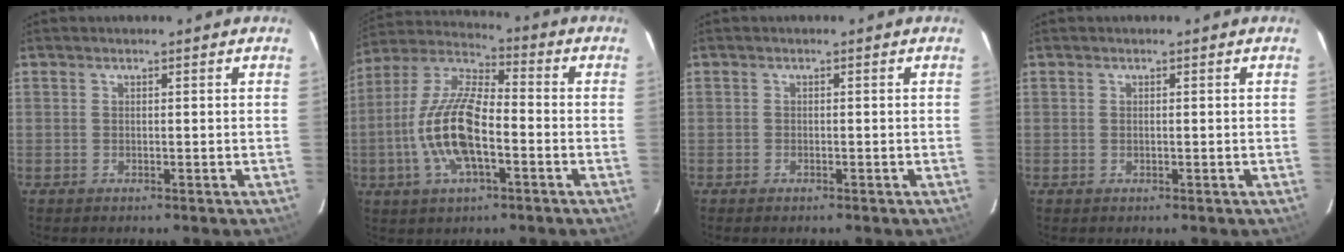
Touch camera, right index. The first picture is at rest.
{"total": 15.6, "force": [-4.0, 6.1, 13.8], "torque": [-0.285, 0.001, -0.083]}
{"total": 0.8, "force": [-0.7, 0.4, 0.2], "torque": [-0.005, -0.002, -0.014]}
{"total": 0.6, "force": [0.1, 0.3, 0.5], "torque": [-0.011, 0.001, 0.001]}